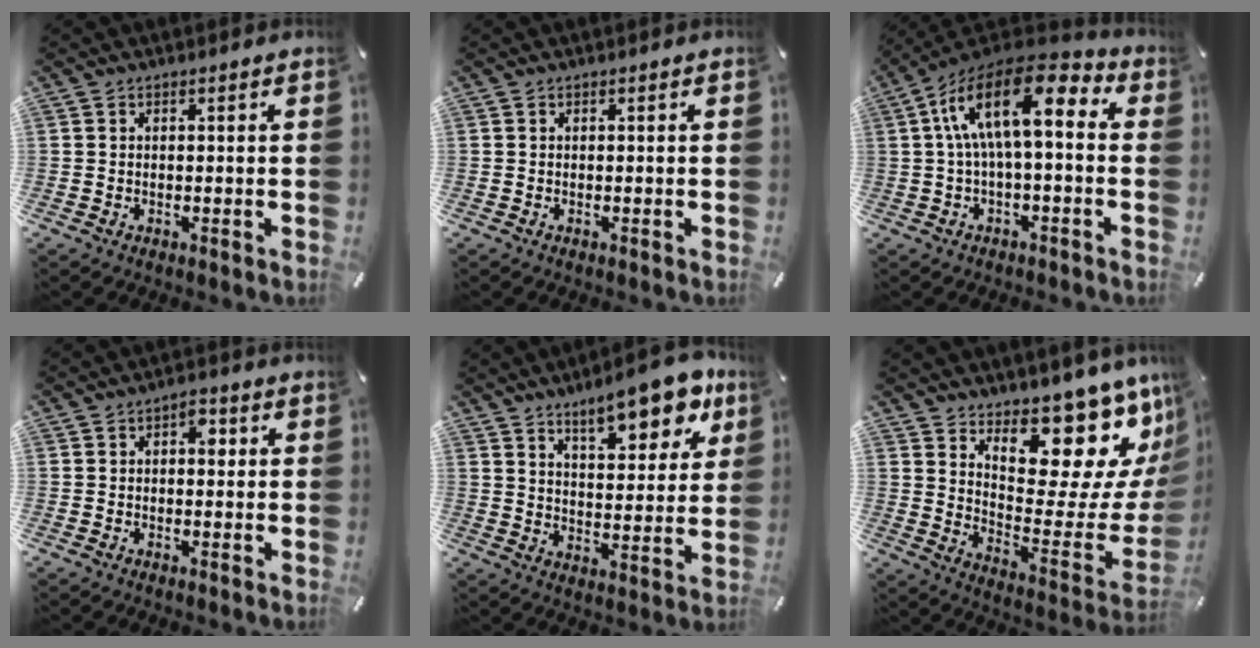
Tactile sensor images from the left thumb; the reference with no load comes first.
{"total": 0.0}
{"total": 16.7, "force": [4.1, 7.2, 14.5], "torque": [-0.266, -0.021, 0.067]}
{"total": 3.0, "force": [0.4, 1.9, 2.3], "torque": [-0.016, -0.002, -0.002]}
{"total": 14.2, "force": [10.3, 5.2, 8.3], "torque": [-0.116, -0.057, 0.175]}
{"total": 17.8, "force": [14.2, 6.9, 8.0], "torque": [-0.083, -0.124, 0.232]}